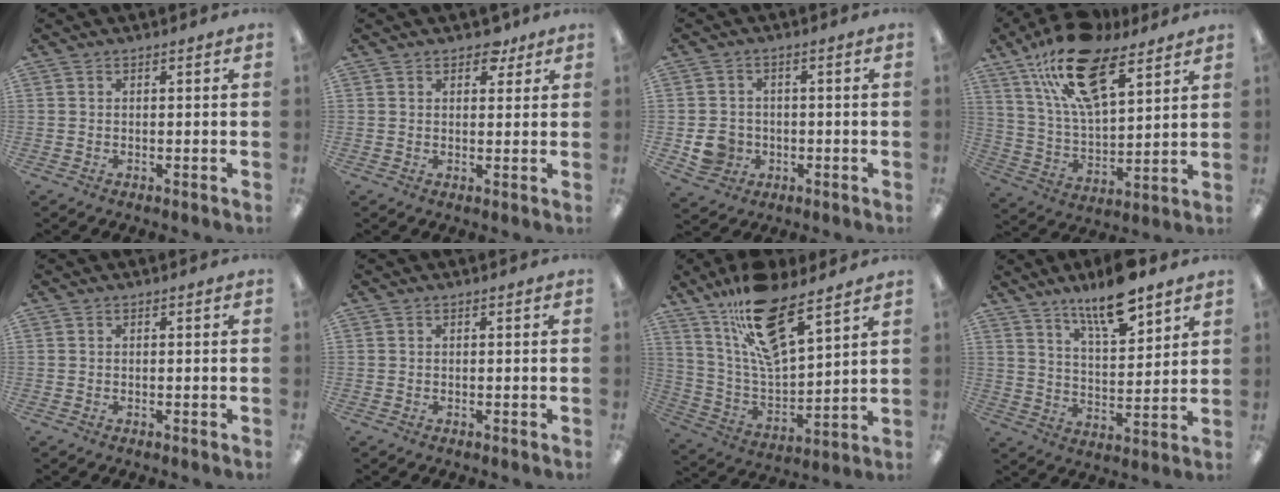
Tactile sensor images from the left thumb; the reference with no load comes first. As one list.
[{"total": 4.1, "force": [2.8, 2.3, 1.9], "torque": [-0.010, -0.007, 0.045]}, {"total": 6.1, "force": [-1.5, 5.5, 2.1], "torque": [-0.034, 0.007, -0.025]}, {"total": 20.0, "force": [12.1, 8.6, 13.3], "torque": [-0.242, -0.043, 0.214]}, {"total": 0.0}, {"total": 0.0}, {"total": 18.0, "force": [12.5, 6.2, 11.4], "torque": [-0.209, -0.066, 0.217]}, {"total": 12.5, "force": [9.7, 3.2, 7.1], "torque": [-0.114, -0.058, 0.165]}]